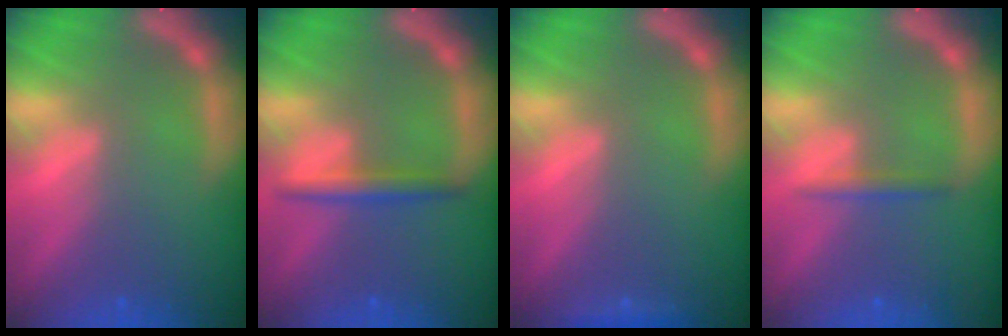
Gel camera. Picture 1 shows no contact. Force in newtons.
{"total": 2.5}
{"total": 0.9}
{"total": 1.4}